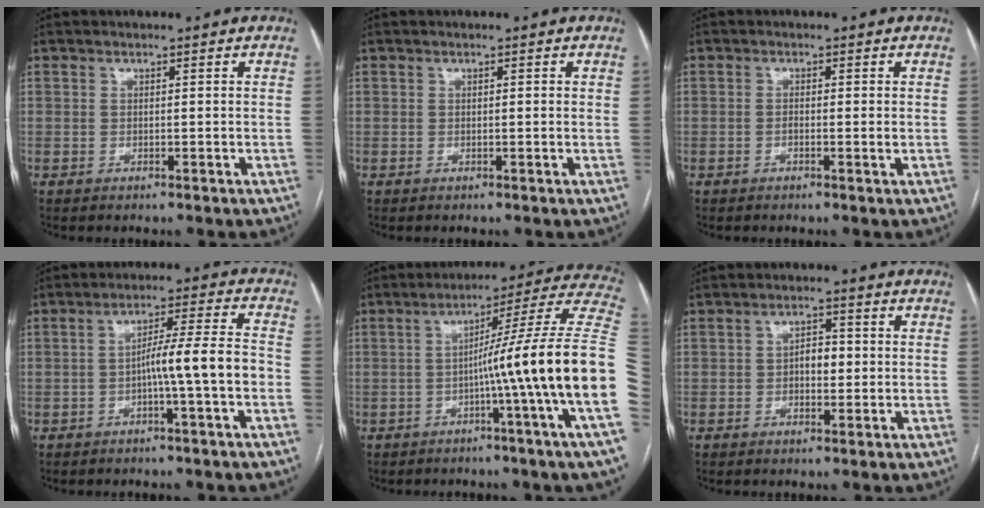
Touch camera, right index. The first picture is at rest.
{"total": 0.5, "force": [0.2, 0.0, 0.5], "torque": [-0.009, 0.000, 0.001]}
{"total": 1.6, "force": [-0.3, 0.3, 1.6], "torque": [-0.026, 0.000, -0.004]}
{"total": 7.8, "force": [-2.3, -0.6, 7.4], "torque": [-0.119, 0.018, -0.034]}
{"total": 20.2, "force": [-3.6, -3.3, 19.6], "torque": [-0.207, 0.019, -0.071]}
{"total": 3.2, "force": [-0.2, 1.7, 2.7], "torque": [-0.039, 0.009, -0.003]}